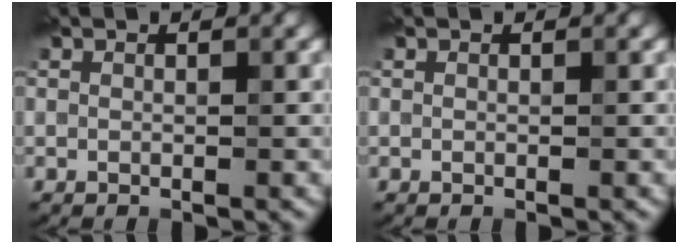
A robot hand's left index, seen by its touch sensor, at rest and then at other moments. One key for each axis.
{"total": 0.0}